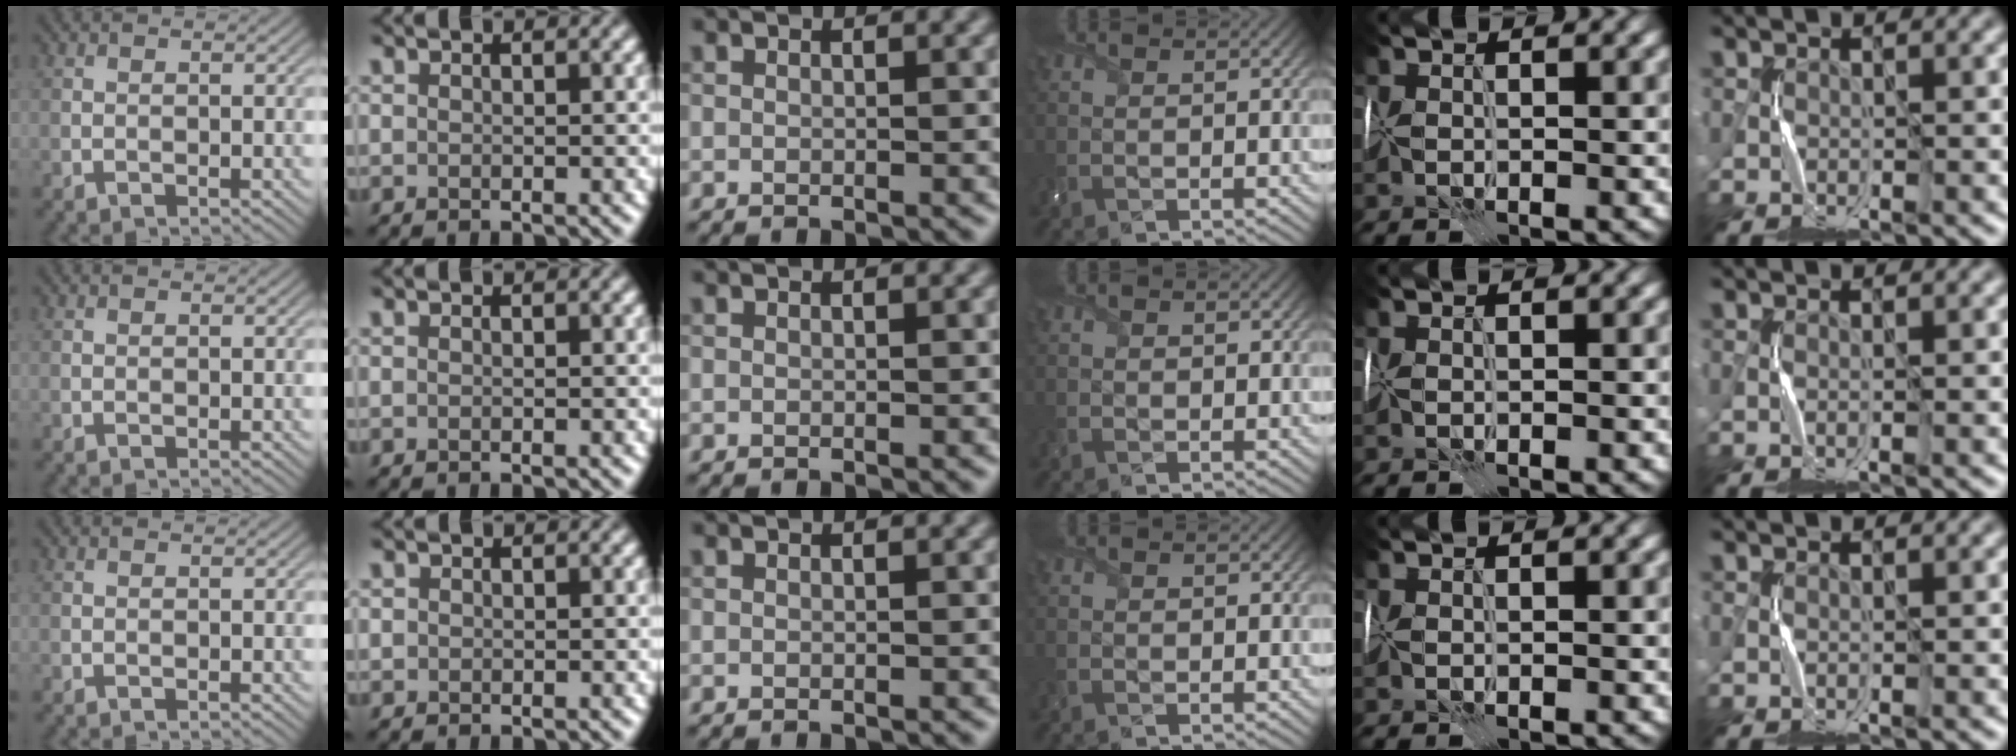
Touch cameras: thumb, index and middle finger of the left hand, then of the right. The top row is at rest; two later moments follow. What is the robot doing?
{"motion": "wrap", "object": "felt sheet"}